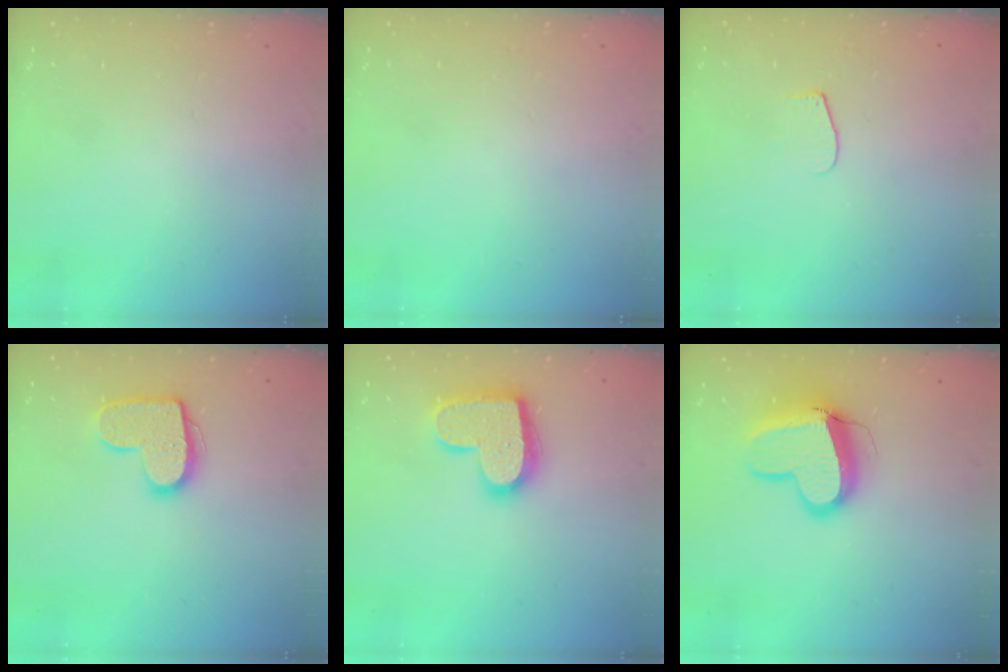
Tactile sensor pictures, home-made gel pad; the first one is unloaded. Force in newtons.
{"total": 0.0}
{"total": 6.2, "press": 6.2, "slide": 0.7}
{"total": 12.8, "press": 12.8, "slide": 0.6}
{"total": 17.0, "press": 17.0, "slide": 1.1}
{"total": 13.6, "press": 13.5, "slide": 1.7}